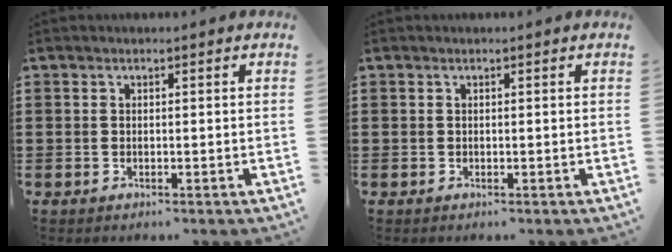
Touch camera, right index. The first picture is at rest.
{"total": 0.0}